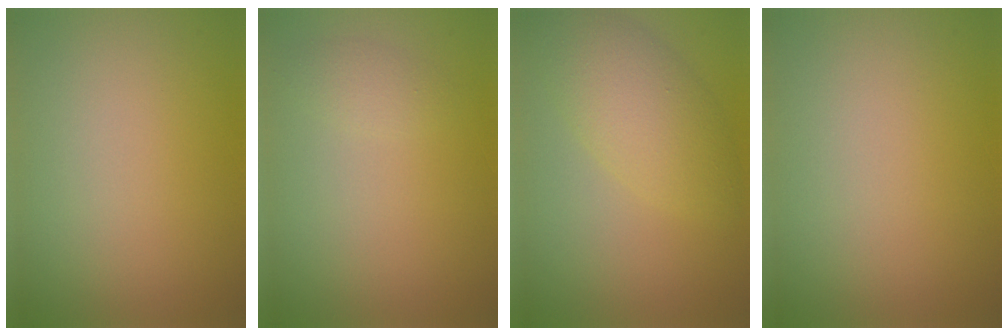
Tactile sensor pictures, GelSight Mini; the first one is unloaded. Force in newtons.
{"total": 1.1, "press": 1.1, "slide": 0.1}
{"total": 4.7, "press": 4.7, "slide": 0.2}
{"total": 0.0}